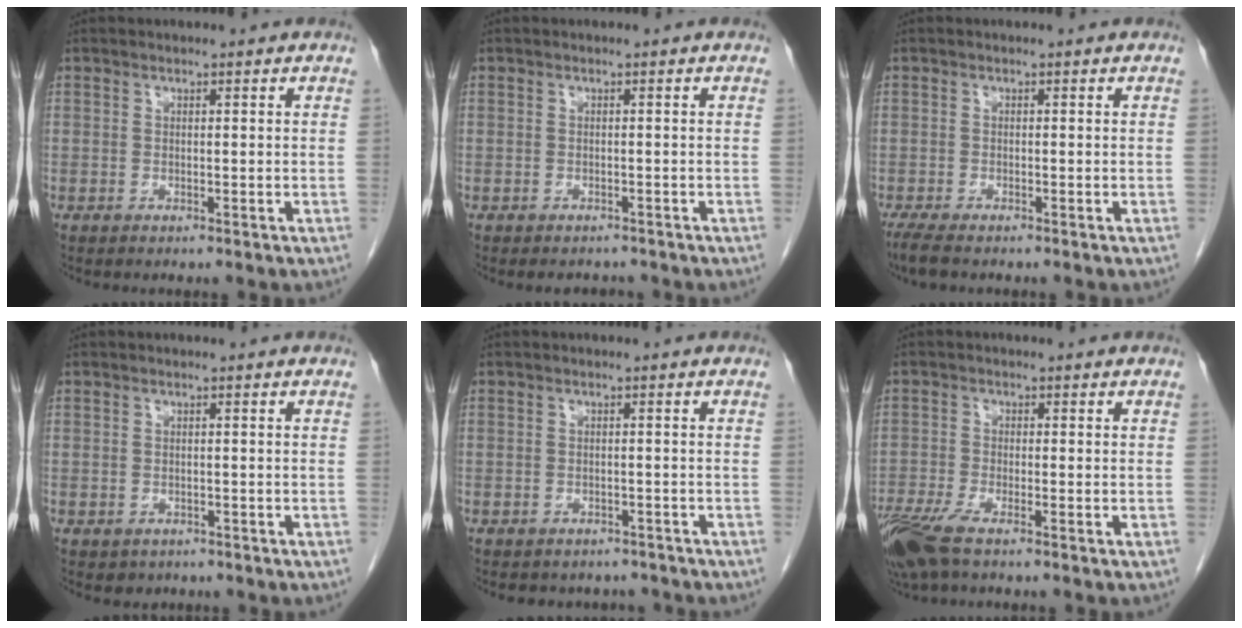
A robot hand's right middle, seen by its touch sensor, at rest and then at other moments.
{"total": 2.5, "force": [-2.3, 1.0, 0.3], "torque": [-0.003, -0.002, -0.028]}
{"total": 3.1, "force": [-2.4, 0.6, 1.8], "torque": [-0.039, -0.011, -0.040]}
{"total": 1.5, "force": [-1.0, 1.1, 0.2], "torque": [-0.008, 0.001, -0.008]}
{"total": 4.9, "force": [-4.4, 2.2, 0.2], "torque": [0.000, 0.007, -0.049]}
{"total": 6.6, "force": [-4.6, 1.1, 4.6], "torque": [-0.095, -0.015, -0.091]}